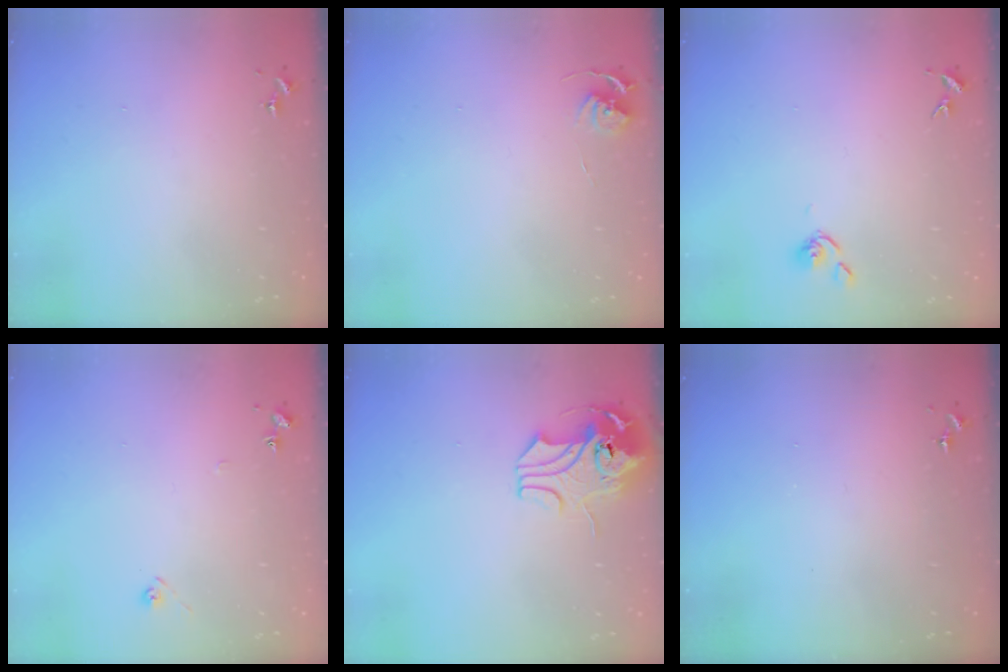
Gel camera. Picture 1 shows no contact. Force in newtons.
{"total": 5.3, "press": 5.2, "slide": 0.6}
{"total": 4.3, "press": 4.2, "slide": 0.6}
{"total": 6.2, "press": 6.2, "slide": 0.6}
{"total": 12.2, "press": 12.1, "slide": 1.7}
{"total": 0.0}